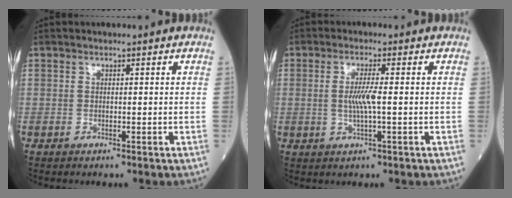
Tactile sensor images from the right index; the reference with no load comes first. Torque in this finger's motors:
{"motor_torque": [0.07, -0.03, 0.00, 0.02]}